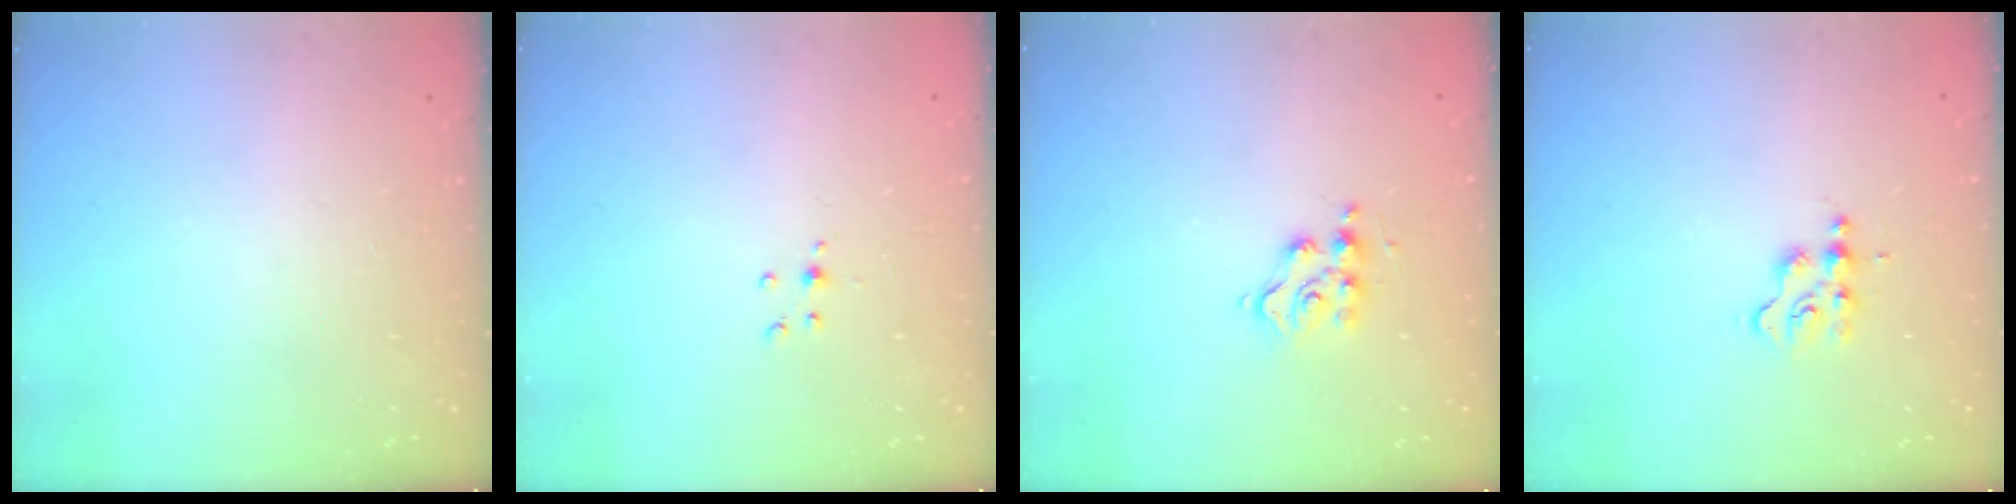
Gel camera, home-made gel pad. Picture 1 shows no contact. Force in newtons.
{"total": 3.6, "press": 3.5, "slide": 0.9}
{"total": 6.5, "press": 6.5, "slide": 0.1}
{"total": 2.9, "press": 2.9, "slide": 0.4}